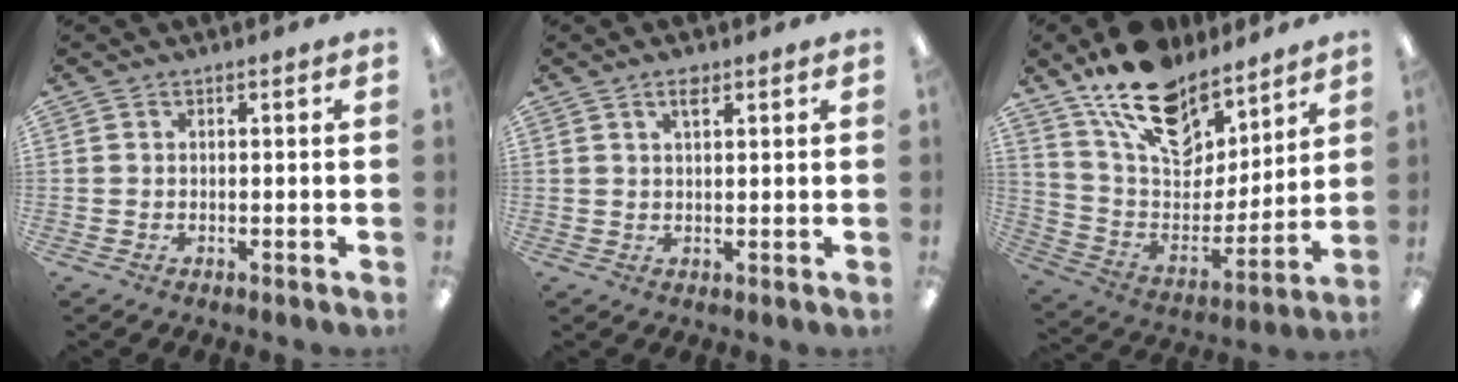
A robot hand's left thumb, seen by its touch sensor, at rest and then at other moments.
{"total": 2.8, "force": [1.8, 1.1, 1.9], "torque": [-0.027, -0.003, 0.029]}
{"total": 19.7, "force": [14.9, 9.5, 8.7], "torque": [-0.169, -0.098, 0.271]}